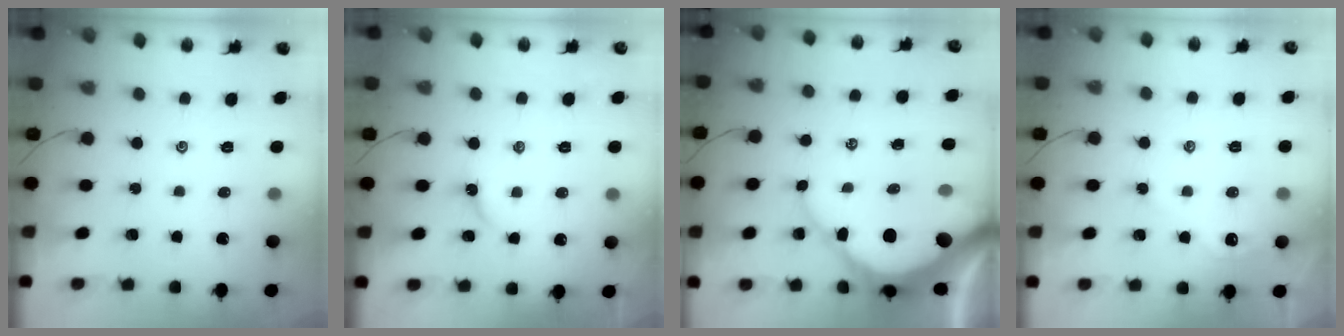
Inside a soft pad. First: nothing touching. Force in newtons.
{"total": 2.6, "press": 2.6, "slide": 0.4}
{"total": 10.8, "press": 10.7, "slide": 1.0}
{"total": 1.9, "press": 1.8, "slide": 0.3}